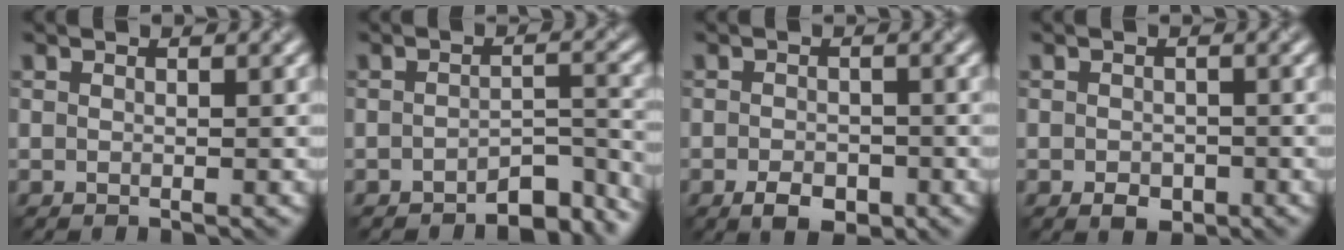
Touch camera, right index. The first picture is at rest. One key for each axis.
{"total": 4.5, "fx": -3.7, "fy": 1.5, "fz": 2.0, "tx": -0.021, "ty": 0.000, "tz": -0.053}
{"total": 2.8, "fx": -1.4, "fy": 1.7, "fz": 1.8, "tx": -0.029, "ty": -0.003, "tz": -0.027}
{"total": 1.8, "fx": -0.7, "fy": 1.3, "fz": 1.0, "tx": -0.014, "ty": -0.005, "tz": -0.015}